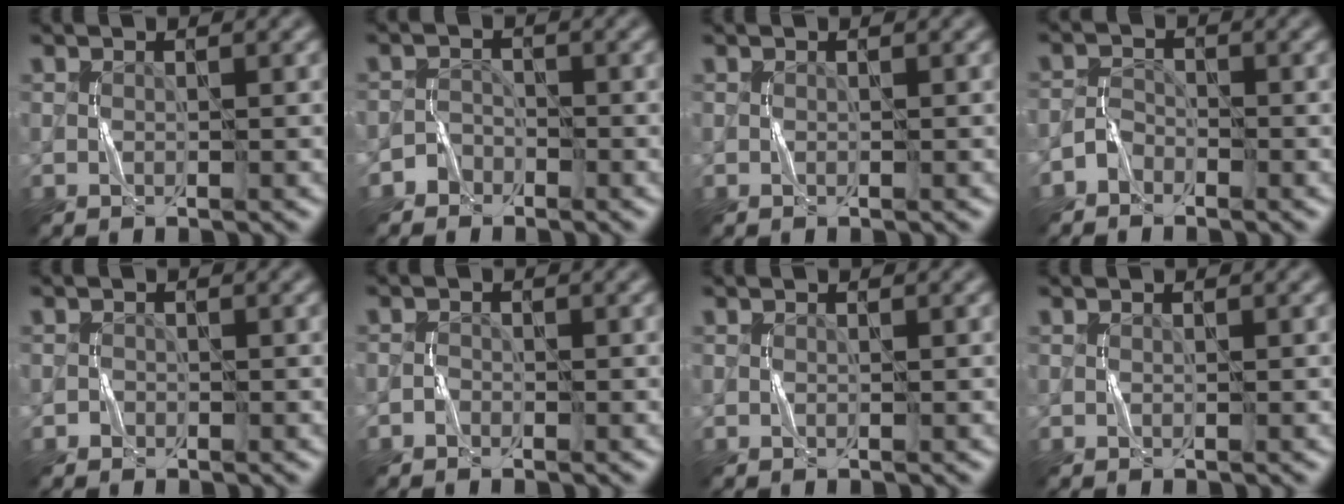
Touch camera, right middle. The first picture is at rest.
{"total": 1.5, "force": [-1.1, 1.0, 0.0], "torque": [0.008, 0.010, -0.021]}
{"total": 0.0}
{"total": 1.5, "force": [-1.2, 0.8, 0.3], "torque": [-0.003, 0.009, -0.028]}
{"total": 0.6, "force": [-0.3, 0.5, 0.0], "torque": [0.005, -0.001, -0.006]}
{"total": 0.7, "force": [-0.5, 0.4, 0.1], "torque": [-0.001, 0.001, -0.011]}
{"total": 0.0}
{"total": 0.0}